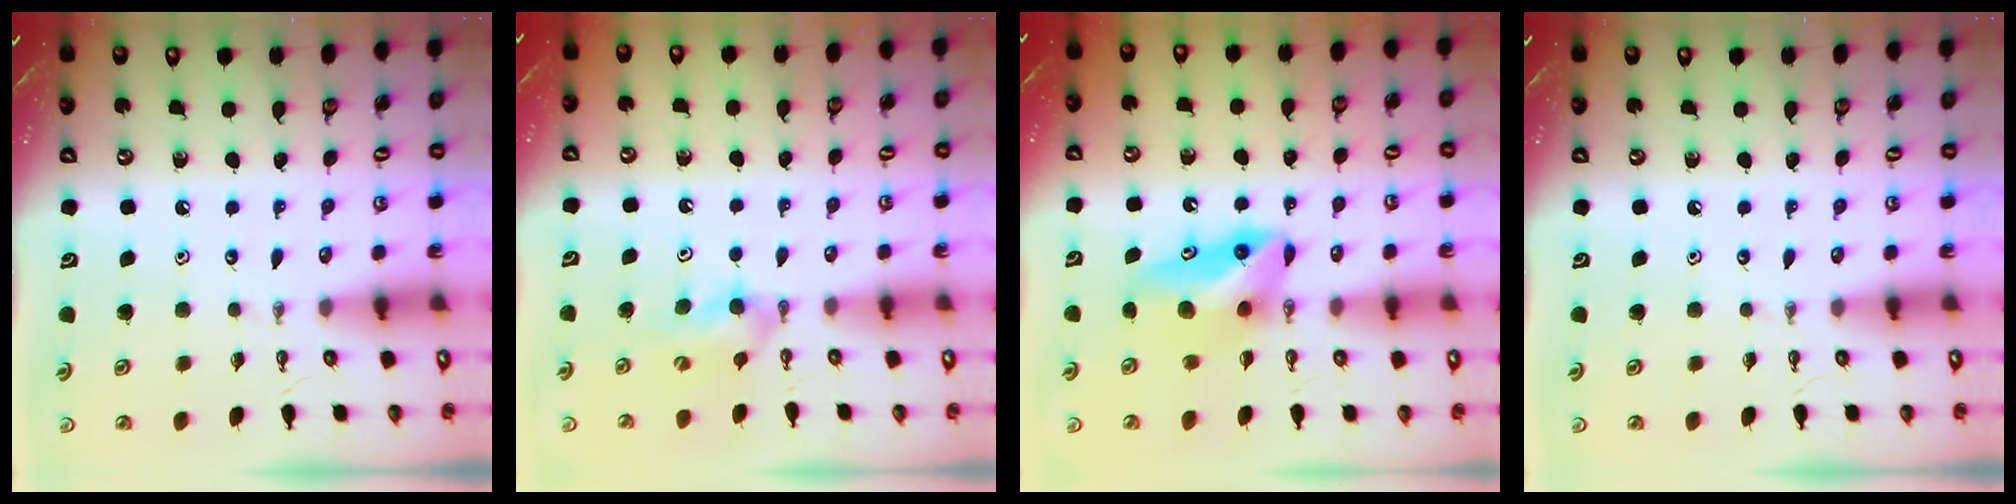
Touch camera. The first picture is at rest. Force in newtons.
{"total": 5.4, "press": 5.3, "slide": 1.2}
{"total": 9.0, "press": 8.2, "slide": 3.9}
{"total": 0.0}